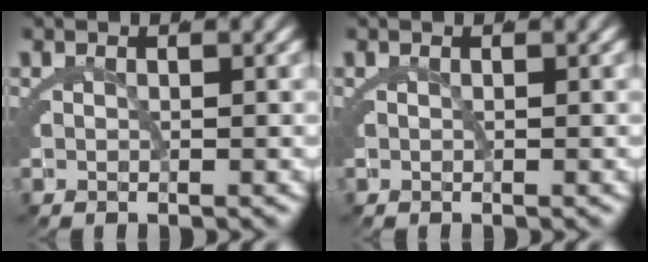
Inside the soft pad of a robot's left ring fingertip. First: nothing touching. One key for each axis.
{"total": 0.0}